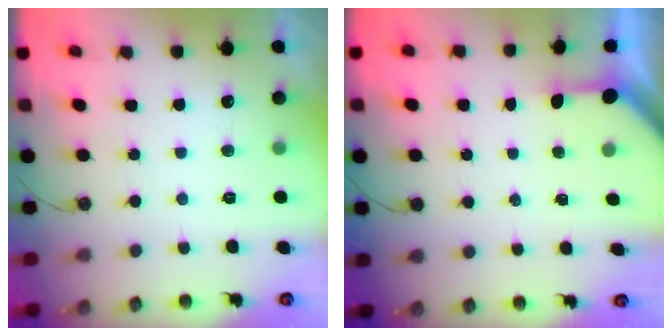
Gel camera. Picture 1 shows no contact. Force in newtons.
{"total": 3.0, "press": 3.0, "slide": 0.3}